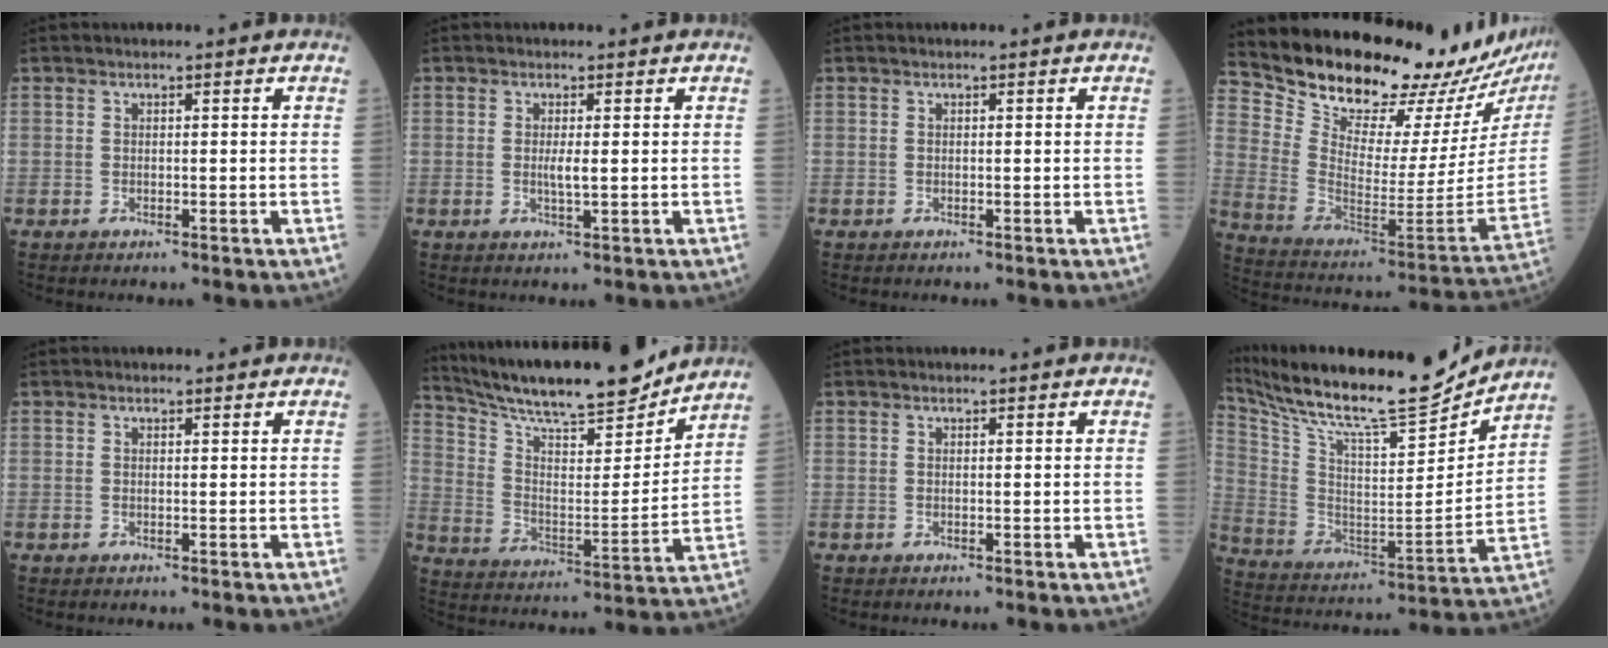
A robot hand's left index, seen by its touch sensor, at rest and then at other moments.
{"total": 1.8, "force": [0.1, 0.1, 1.8], "torque": [-0.038, -0.002, 0.002]}
{"total": 0.0}
{"total": 24.7, "force": [22.8, 4.4, 8.5], "torque": [-0.155, -0.100, 0.332]}
{"total": 0.0}
{"total": 19.4, "force": [17.7, 2.0, 7.7], "torque": [-0.148, -0.010, 0.284]}
{"total": 0.0}
{"total": 22.9, "force": [21.1, 2.0, 8.6], "torque": [-0.182, -0.044, 0.347]}